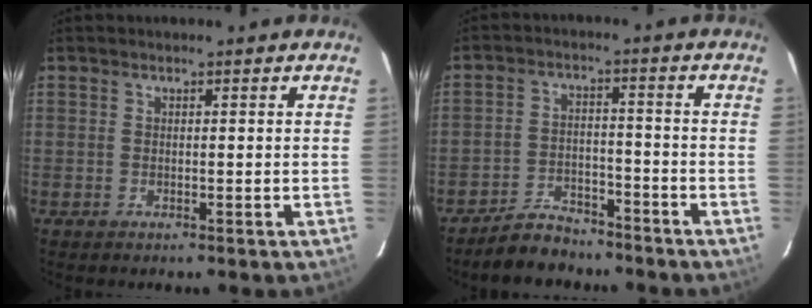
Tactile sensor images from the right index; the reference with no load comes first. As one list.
[{"total": 7.3, "force": [-6.3, 3.3, 1.6], "torque": [-0.058, 0.013, -0.097]}]